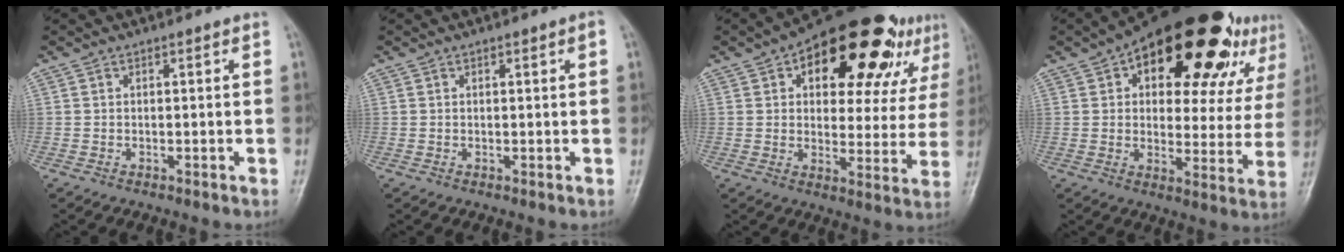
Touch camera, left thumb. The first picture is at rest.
{"total": 1.0, "force": [0.5, 0.3, 0.9], "torque": [-0.009, 0.001, 0.007]}
{"total": 24.5, "force": [12.5, 11.7, 17.5], "torque": [-0.192, 0.000, 0.177]}
{"total": 28.0, "force": [15.0, 13.0, 19.7], "torque": [-0.229, -0.005, 0.211]}